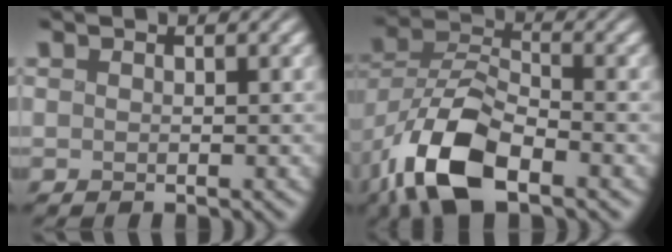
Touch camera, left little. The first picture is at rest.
{"total": 9.8, "force": [-5.6, 4.3, 6.8], "torque": [-0.138, -0.006, -0.118]}